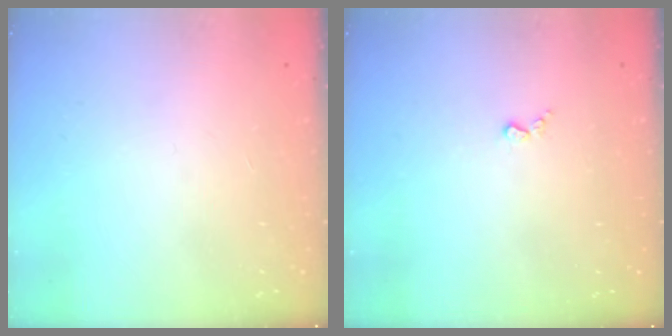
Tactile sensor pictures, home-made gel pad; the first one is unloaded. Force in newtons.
{"total": 3.0, "press": 2.9, "slide": 0.5}